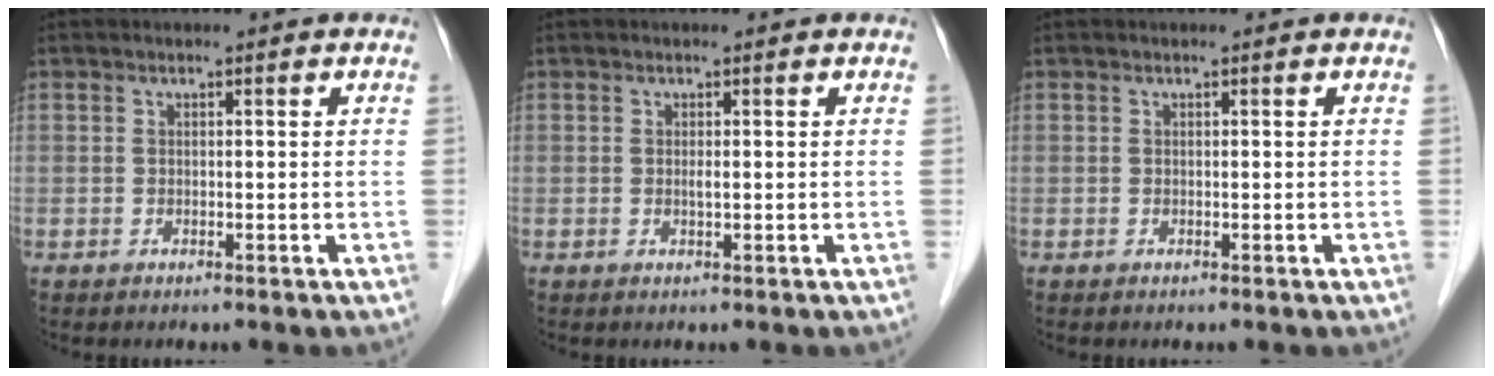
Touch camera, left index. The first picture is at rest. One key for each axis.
{"total": 0.6, "fx": 0.2, "fy": 0.0, "fz": 0.6, "tx": -0.015, "ty": -0.002, "tz": 0.002}
{"total": 0.0}